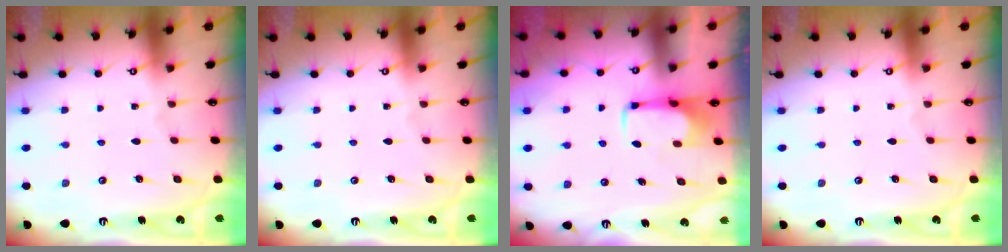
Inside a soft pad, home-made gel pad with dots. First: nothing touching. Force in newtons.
{"total": 0.0}
{"total": 1.4, "press": 1.3, "slide": 0.5}
{"total": 0.0}